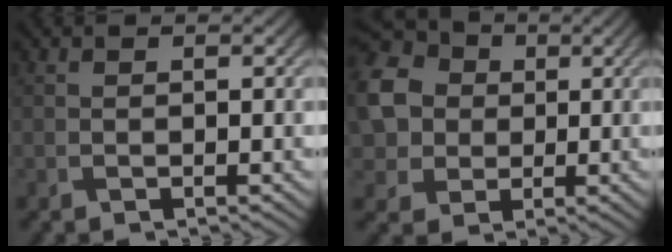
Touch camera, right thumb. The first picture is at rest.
{"total": 11.7, "force": [1.5, 10.2, 5.6], "torque": [-0.178, -0.001, 0.017]}